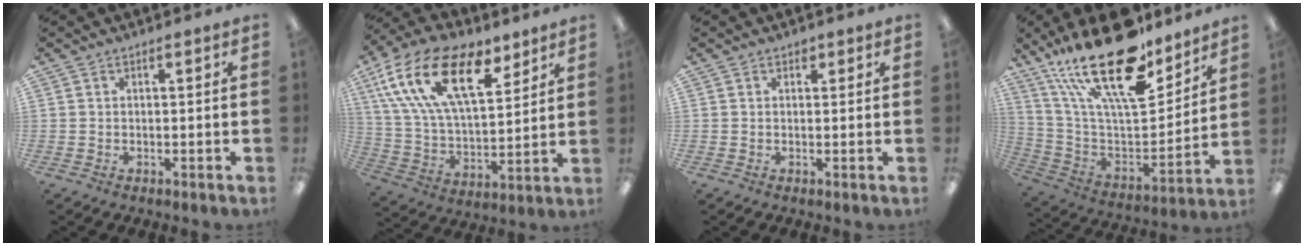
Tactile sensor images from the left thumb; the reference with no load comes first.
{"total": 23.2, "force": [12.3, 11.8, 15.7], "torque": [-0.298, -0.052, 0.216]}
{"total": 1.4, "force": [0.8, 1.0, 0.4], "torque": [-0.001, -0.002, 0.014]}
{"total": 28.1, "force": [18.6, 10.4, 18.3], "torque": [-0.333, -0.115, 0.316]}